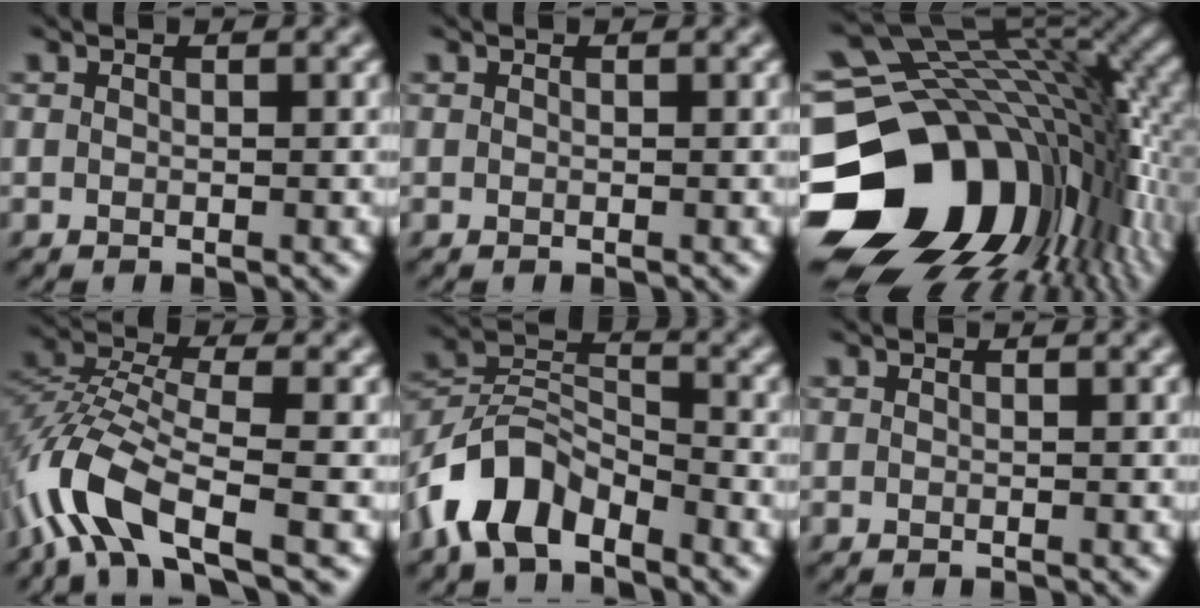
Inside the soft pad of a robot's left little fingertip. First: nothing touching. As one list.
[{"total": 0.0}, {"total": 19.0, "force": [-4.8, 13.8, 12.1], "torque": [-0.258, -0.024, -0.072]}, {"total": 7.4, "force": [-4.4, 2.5, 5.4], "torque": [-0.120, 0.006, -0.100]}, {"total": 6.8, "force": [-4.7, 3.3, 3.6], "torque": [-0.065, 0.008, -0.100]}, {"total": 0.0}]